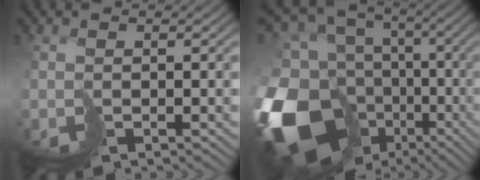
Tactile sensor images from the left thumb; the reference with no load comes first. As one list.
[{"total": 19.0, "force": [-5.5, 14.5, 11.0], "torque": [-0.303, -0.016, -0.053]}]